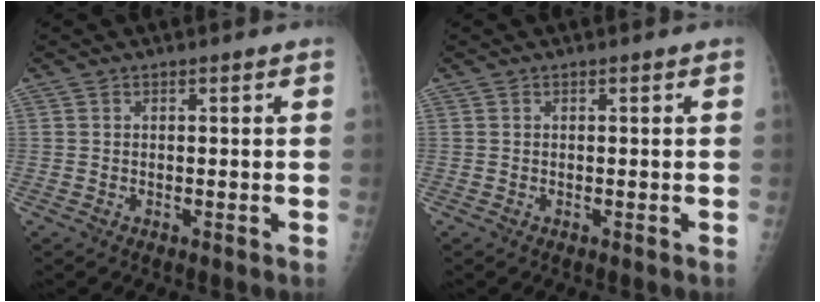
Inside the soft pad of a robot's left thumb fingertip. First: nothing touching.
{"total": 0.0}